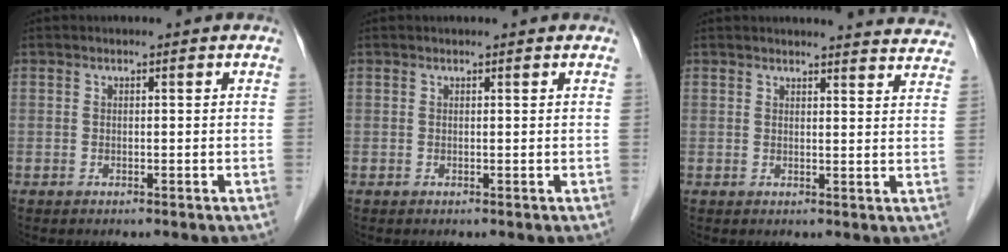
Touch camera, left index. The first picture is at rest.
{"total": 1.1, "force": [1.0, 0.0, 0.3], "torque": [-0.009, 0.008, 0.012]}
{"total": 12.4, "force": [12.2, 0.9, 2.0], "torque": [0.002, -0.049, 0.110]}